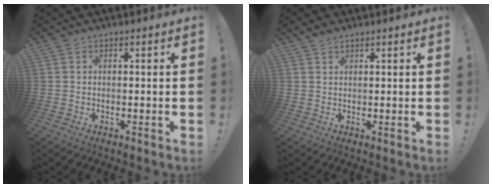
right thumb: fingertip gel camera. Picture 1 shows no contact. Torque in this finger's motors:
{"motor_torque": [0.04, 0.17, 0.28, -0.09, 0.00]}